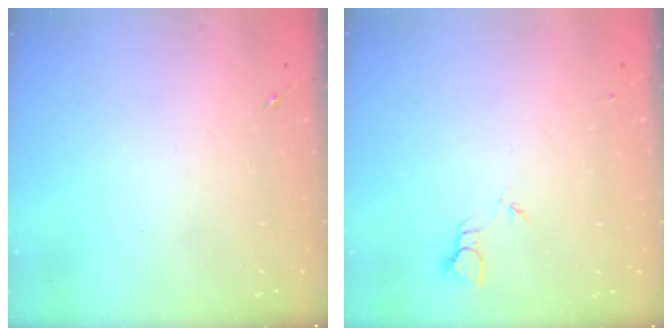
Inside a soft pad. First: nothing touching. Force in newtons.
{"total": 2.0, "press": 2.0, "slide": 0.1}